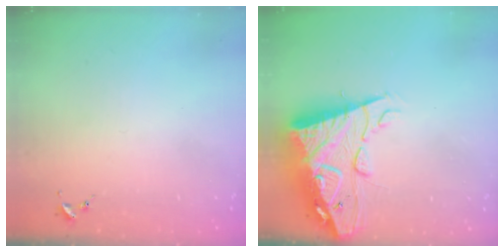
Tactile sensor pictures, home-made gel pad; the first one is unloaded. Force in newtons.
{"total": 17.9, "press": 17.8, "slide": 1.7}